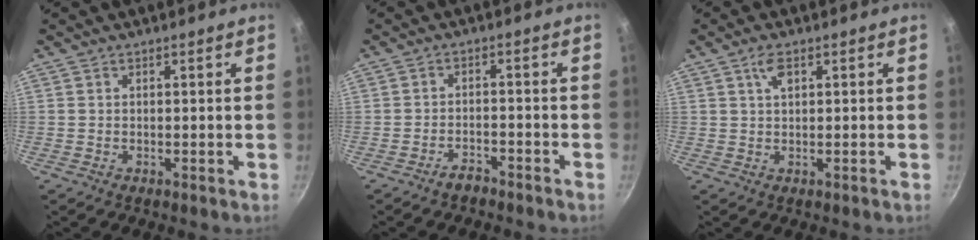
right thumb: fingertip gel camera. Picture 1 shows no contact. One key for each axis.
{"total": 2.7, "fx": -2.4, "fy": 0.7, "fz": 0.9, "tx": -0.011, "ty": 0.027, "tz": -0.037}
{"total": 2.5, "fx": 1.0, "fy": 1.0, "fz": 2.1, "tx": -0.036, "ty": -0.002, "tz": 0.020}